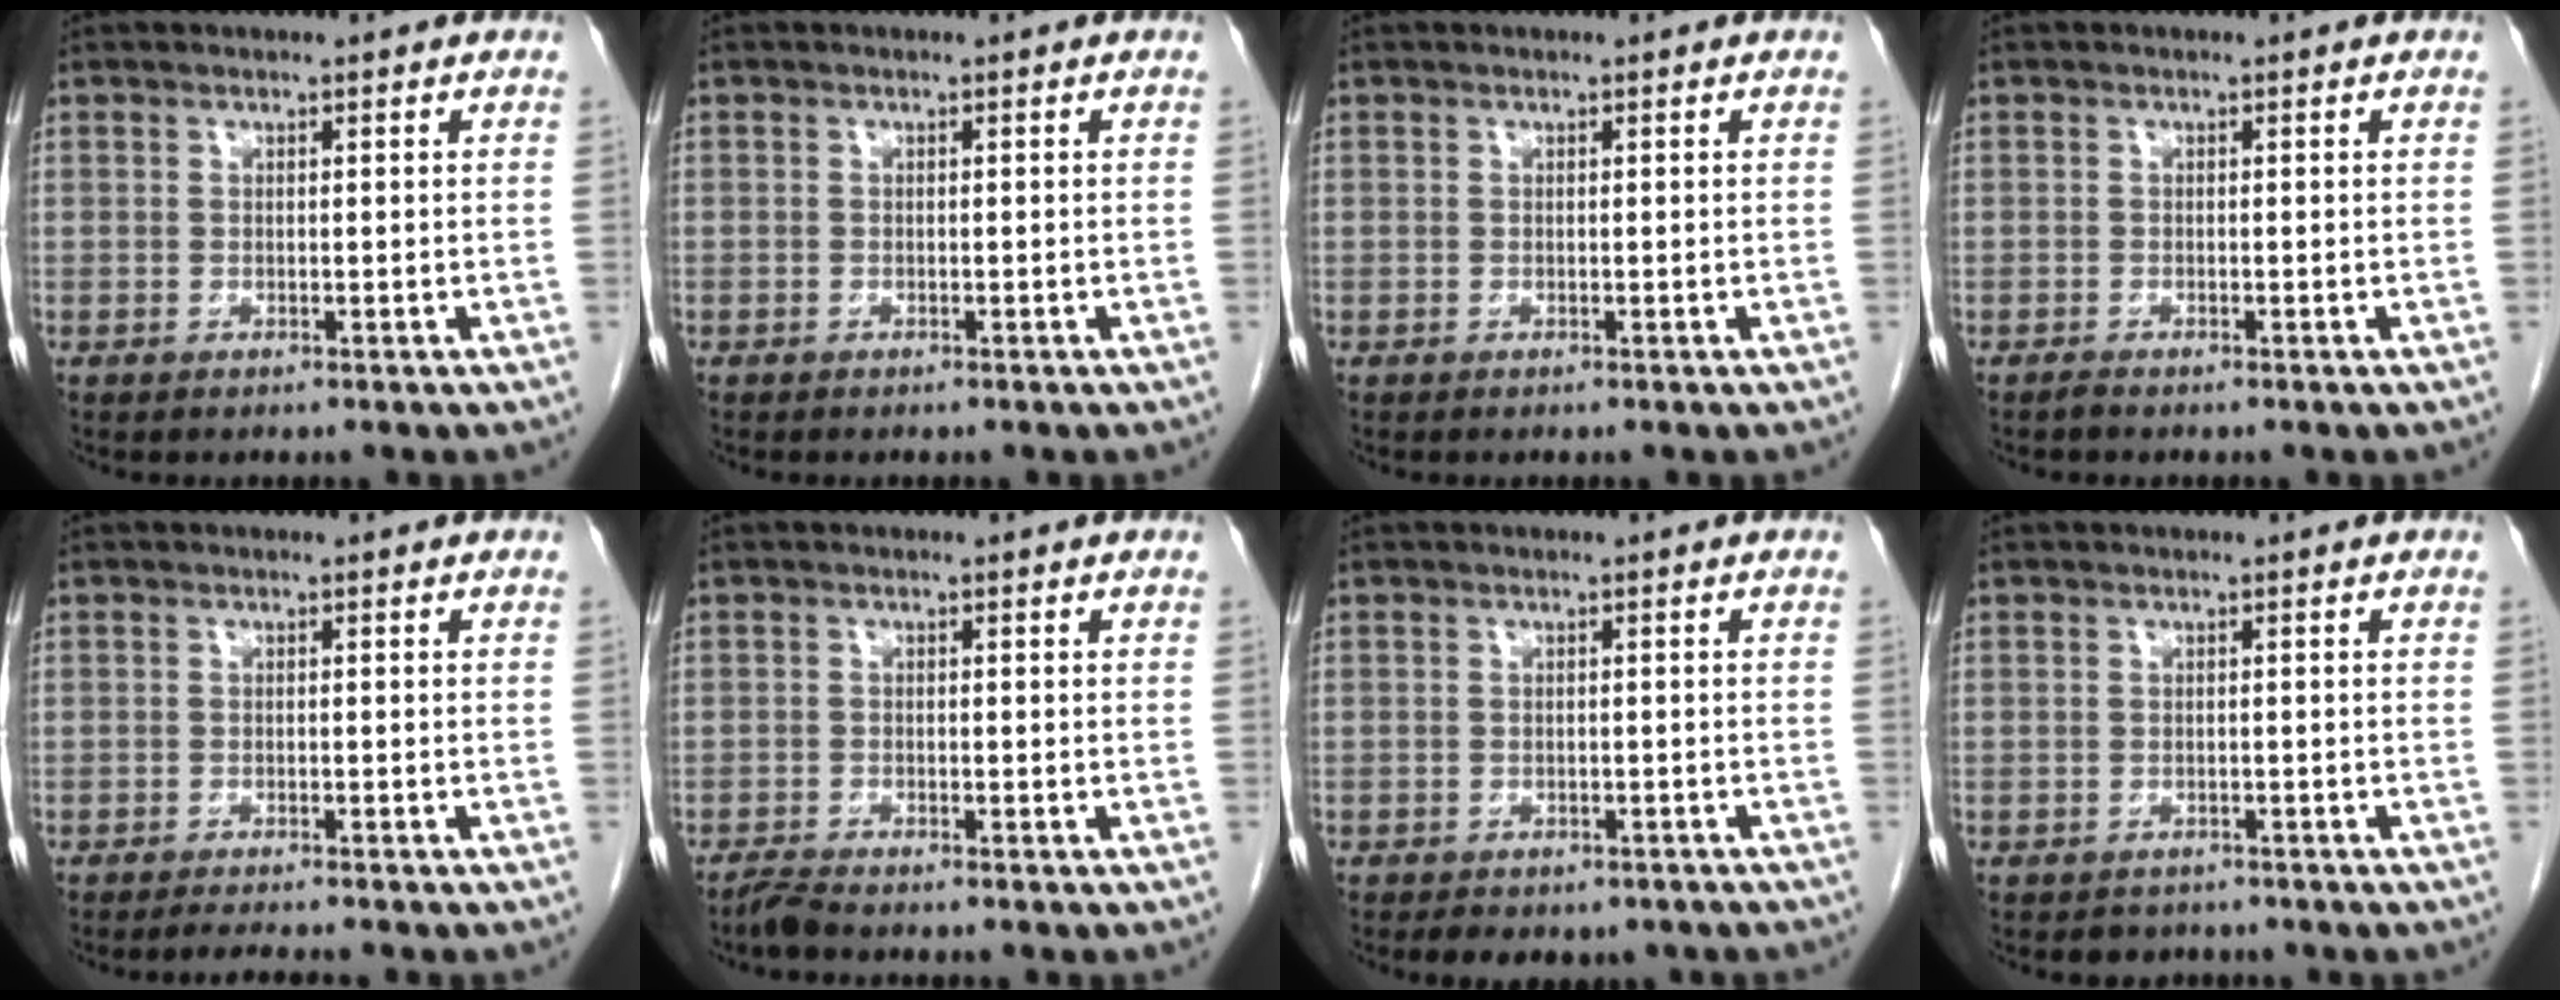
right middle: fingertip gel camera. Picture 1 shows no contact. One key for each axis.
{"total": 0.0}
{"total": 0.0}
{"total": 0.6, "fx": -0.5, "fy": 0.0, "fz": 0.2, "tx": -0.008, "ty": -0.002, "tz": -0.011}
{"total": 3.0, "fx": -2.7, "fy": -0.2, "fz": 1.3, "tx": -0.023, "ty": -0.011, "tz": -0.040}
{"total": 1.8, "fx": -1.7, "fy": 0.0, "fz": 0.6, "tx": -0.021, "ty": -0.006, "tz": -0.036}
{"total": 6.4, "fx": -5.1, "fy": 3.0, "fz": 2.3, "tx": -0.027, "ty": 0.006, "tz": -0.059}
{"total": 2.2, "fx": -1.9, "fy": 1.1, "fz": 0.0, "tx": -0.010, "ty": 0.000, "tz": -0.028}